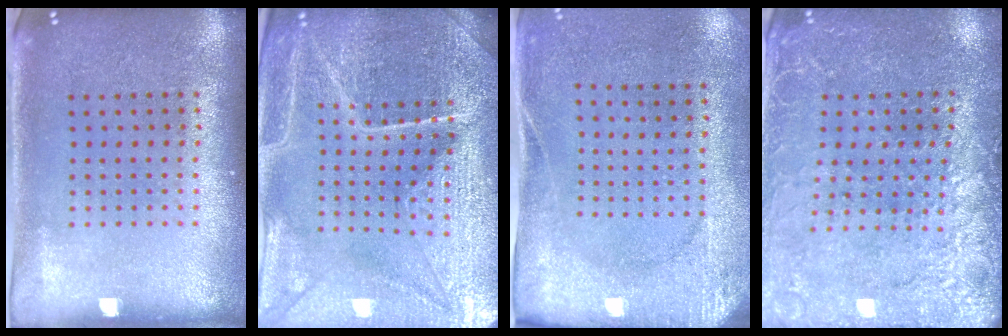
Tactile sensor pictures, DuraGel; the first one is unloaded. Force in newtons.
{"total": 5.1, "press": 4.8, "slide": 1.8}
{"total": 2.7, "press": 2.1, "slide": 1.7}
{"total": 2.9, "press": 2.8, "slide": 0.4}